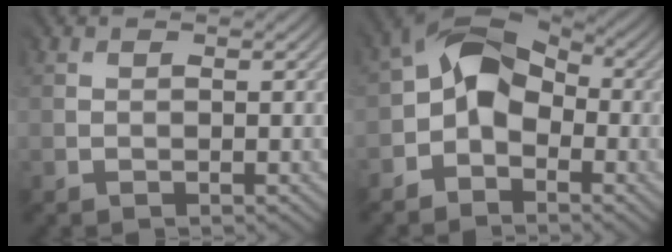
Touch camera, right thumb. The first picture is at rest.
{"total": 7.9, "force": [-0.8, 5.7, 5.4], "torque": [-0.099, 0.015, -0.035]}